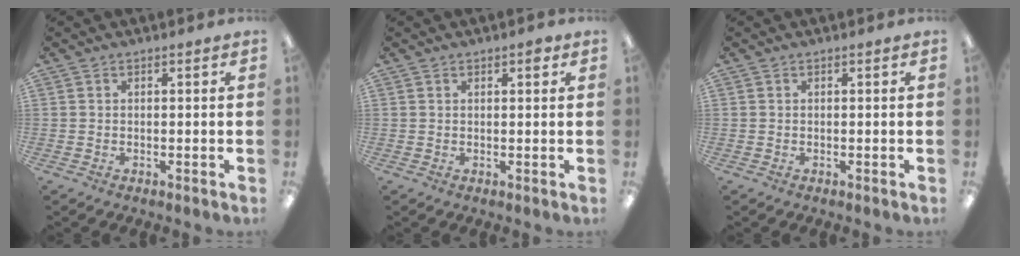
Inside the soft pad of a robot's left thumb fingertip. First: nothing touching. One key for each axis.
{"total": 1.6, "fx": 1.0, "fy": 0.7, "fz": 1.0, "tx": -0.006, "ty": -0.005, "tz": 0.015}
{"total": 0.0}